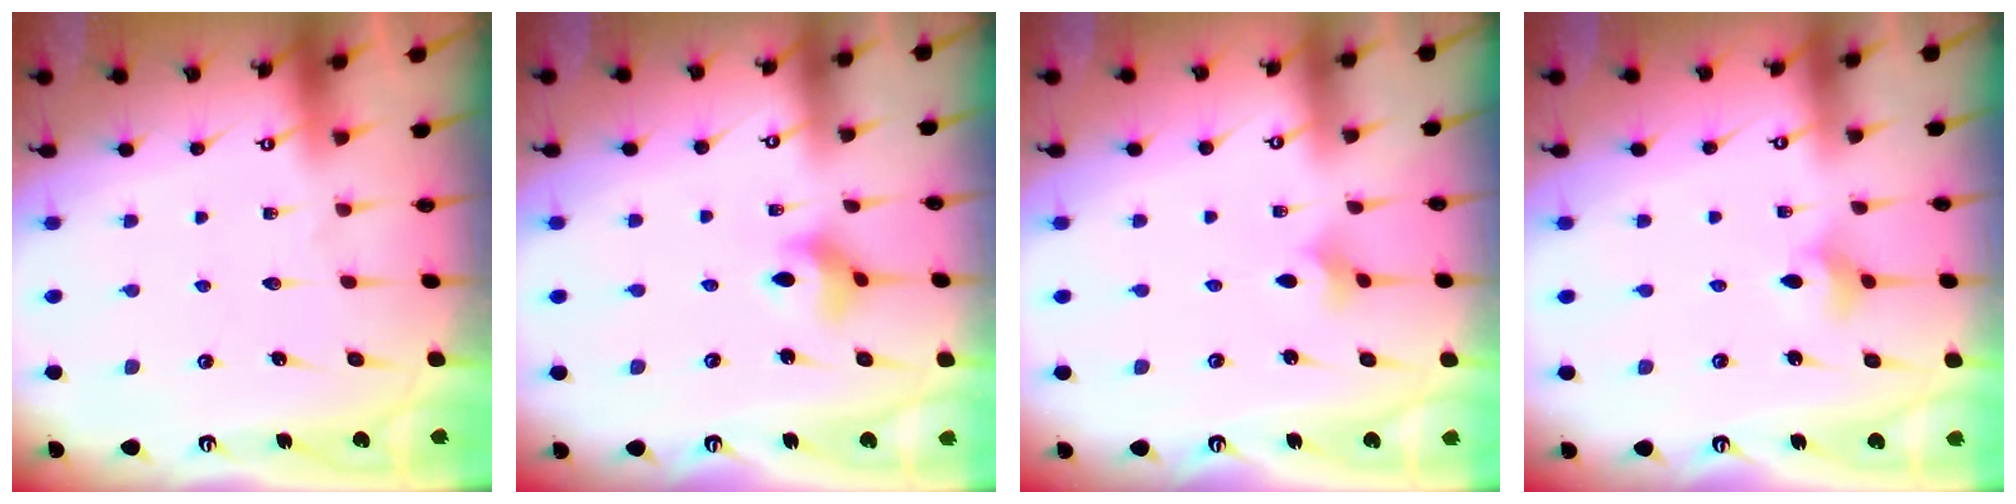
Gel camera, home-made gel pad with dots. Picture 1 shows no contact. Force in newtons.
{"total": 4.3, "press": 4.2, "slide": 0.6}
{"total": 2.0, "press": 2.0, "slide": 0.4}
{"total": 4.0, "press": 4.0, "slide": 0.6}